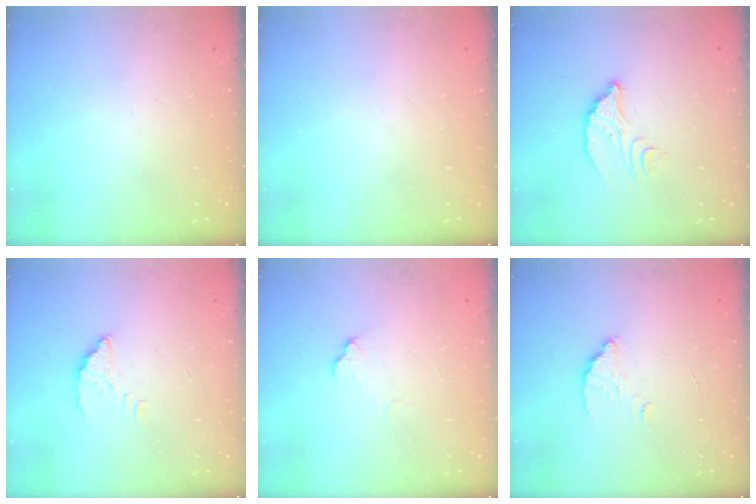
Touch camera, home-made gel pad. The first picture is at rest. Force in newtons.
{"total": 0.0}
{"total": 6.3, "press": 6.3, "slide": 0.5}
{"total": 2.6, "press": 2.5, "slide": 0.3}
{"total": 6.6, "press": 6.6, "slide": 0.5}
{"total": 2.6, "press": 2.6, "slide": 0.2}